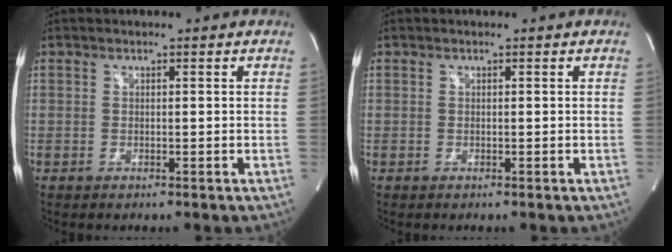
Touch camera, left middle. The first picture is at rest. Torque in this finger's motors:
{"motor_torque": [-0.03, -0.29, -0.10, 0.00]}